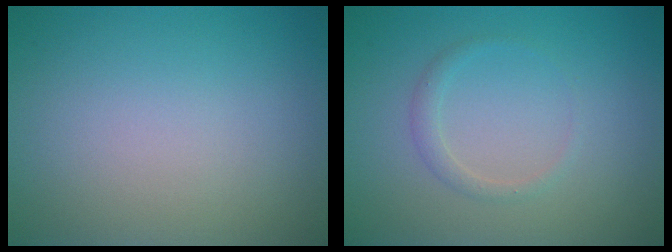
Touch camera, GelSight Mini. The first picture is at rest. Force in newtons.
{"total": 1.2, "press": 1.2, "slide": 0.0}